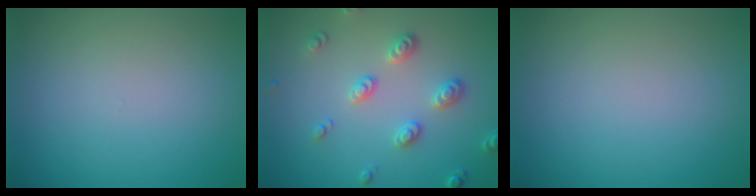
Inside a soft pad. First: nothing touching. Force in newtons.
{"total": 2.9, "press": 2.7, "slide": 1.1}
{"total": 0.0}